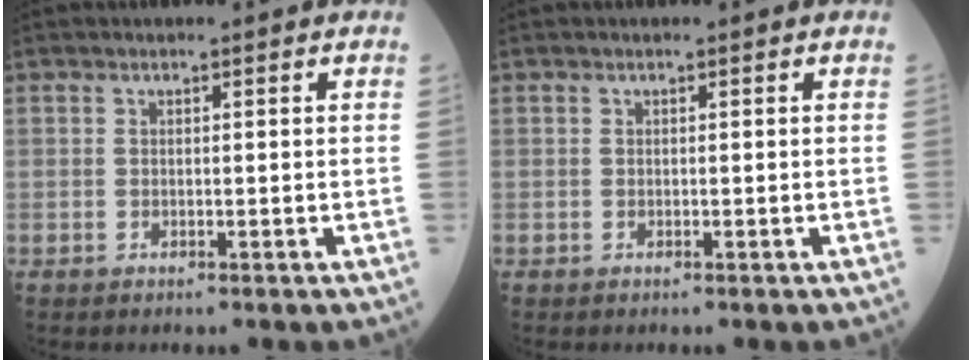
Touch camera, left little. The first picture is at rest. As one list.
[{"total": 0.0}]